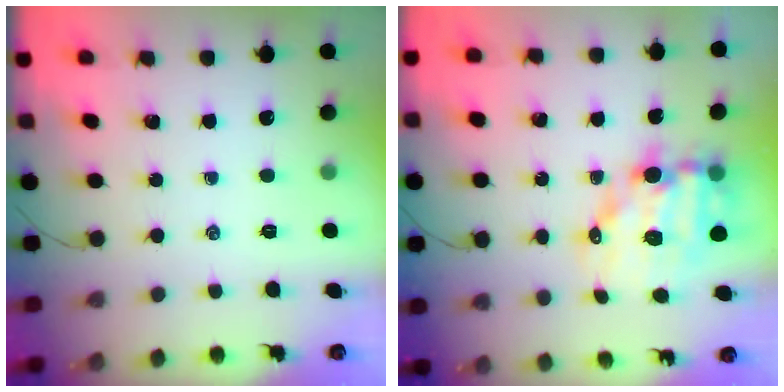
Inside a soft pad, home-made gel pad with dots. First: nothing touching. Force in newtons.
{"total": 12.6, "press": 12.2, "slide": 3.1}